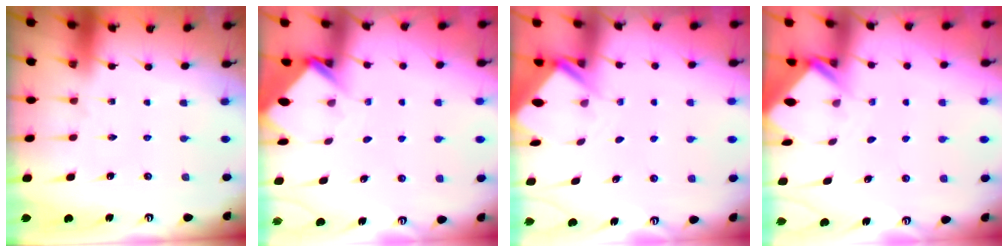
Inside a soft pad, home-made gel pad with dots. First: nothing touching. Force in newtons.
{"total": 3.7, "press": 3.7, "slide": 0.2}
{"total": 2.4, "press": 2.4, "slide": 0.1}
{"total": 2.4, "press": 2.4, "slide": 0.1}